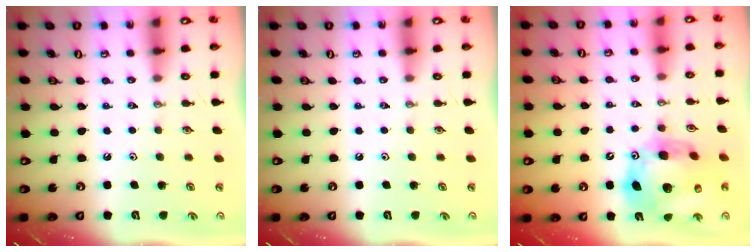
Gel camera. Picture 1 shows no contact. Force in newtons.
{"total": 0.0}
{"total": 18.0, "press": 17.9, "slide": 2.1}